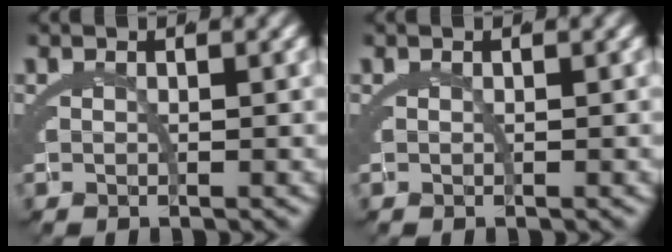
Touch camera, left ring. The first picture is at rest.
{"total": 0.0}